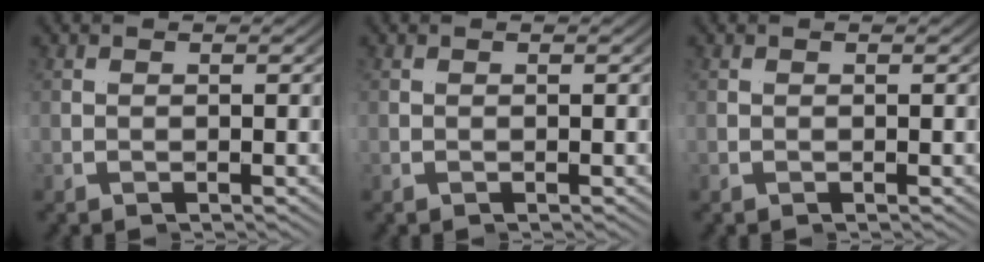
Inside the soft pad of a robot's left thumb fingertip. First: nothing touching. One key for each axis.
{"total": 0.0}
{"total": 0.0}